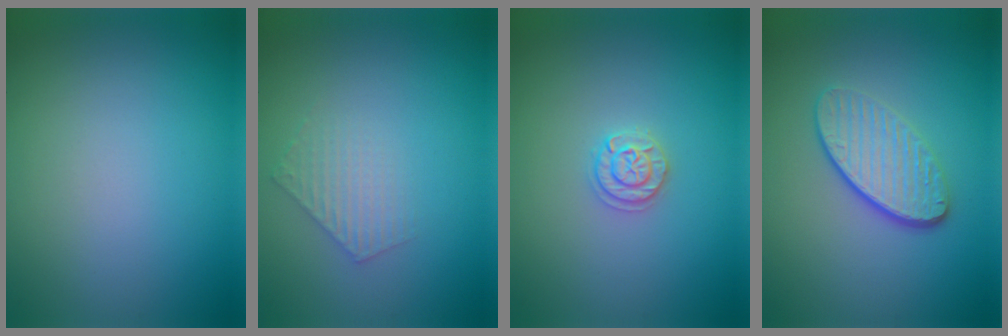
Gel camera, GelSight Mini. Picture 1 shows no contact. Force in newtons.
{"total": 1.9, "press": 1.9, "slide": 0.3}
{"total": 1.7, "press": 1.7, "slide": 0.2}
{"total": 4.1, "press": 3.1, "slide": 2.7}